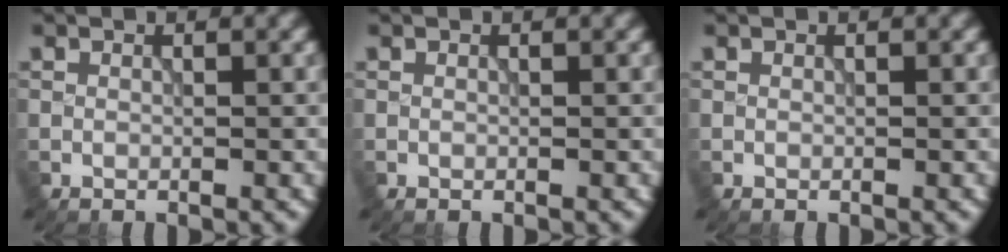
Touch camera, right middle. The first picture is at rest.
{"total": 0.0}
{"total": 0.0}